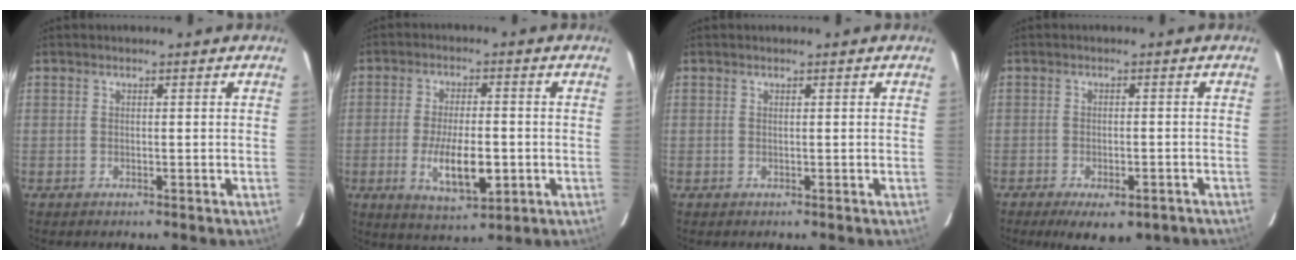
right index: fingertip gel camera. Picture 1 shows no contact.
{"total": 10.5, "force": [-2.7, 3.7, 9.4], "torque": [-0.181, -0.016, -0.042]}
{"total": 0.0}
{"total": 9.2, "force": [-6.3, 3.6, 5.7], "torque": [-0.111, -0.022, -0.082]}